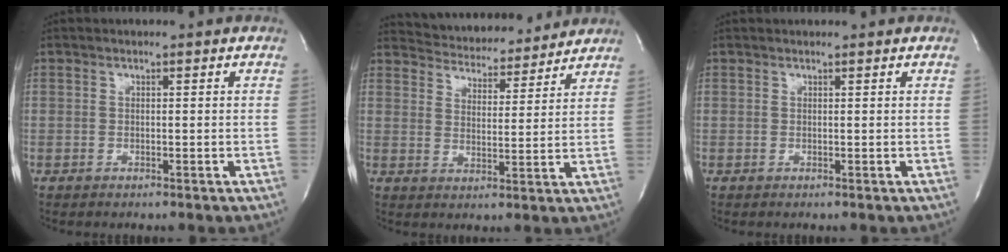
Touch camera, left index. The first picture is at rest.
{"total": 13.2, "force": [12.7, 2.9, 2.5], "torque": [-0.034, 0.009, 0.178]}
{"total": 1.1, "force": [1.0, 0.0, 0.1], "torque": [-0.006, 0.012, 0.018]}